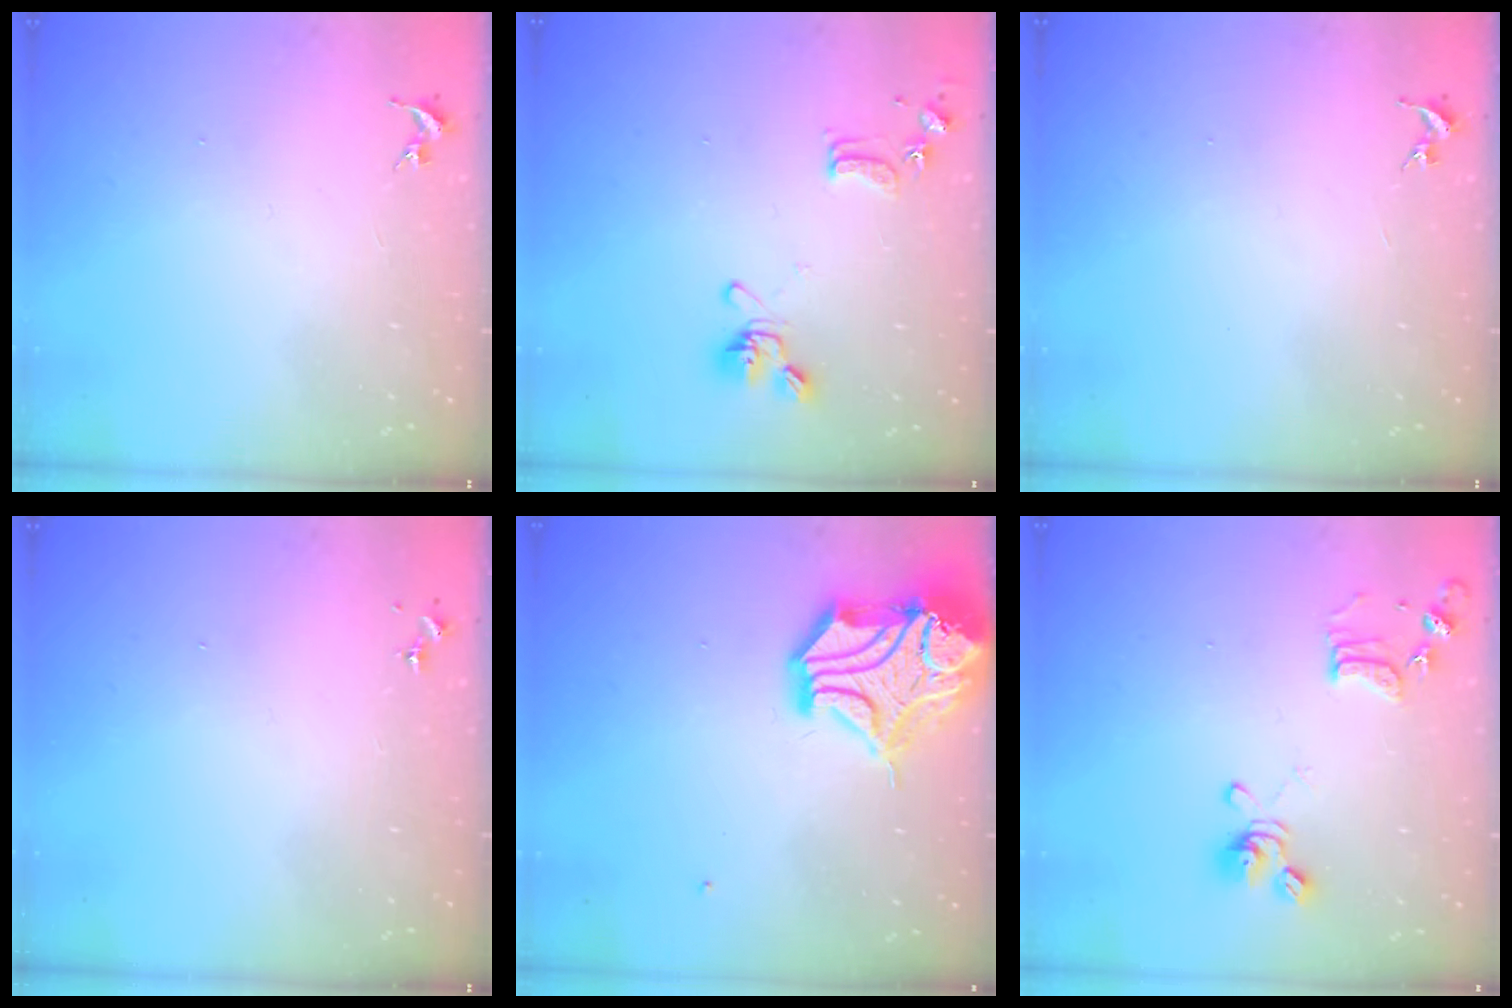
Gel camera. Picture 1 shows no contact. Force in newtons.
{"total": 13.7, "press": 13.6, "slide": 2.1}
{"total": 0.0}
{"total": 0.0}
{"total": 18.1, "press": 17.9, "slide": 2.5}
{"total": 11.9, "press": 11.8, "slide": 1.3}